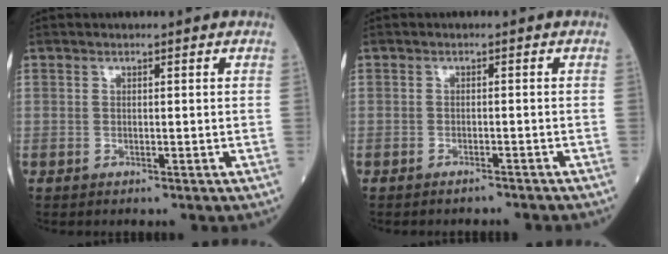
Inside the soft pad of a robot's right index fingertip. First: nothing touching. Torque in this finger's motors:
{"motor_torque": [-0.53, -0.19, -0.08, -0.02]}